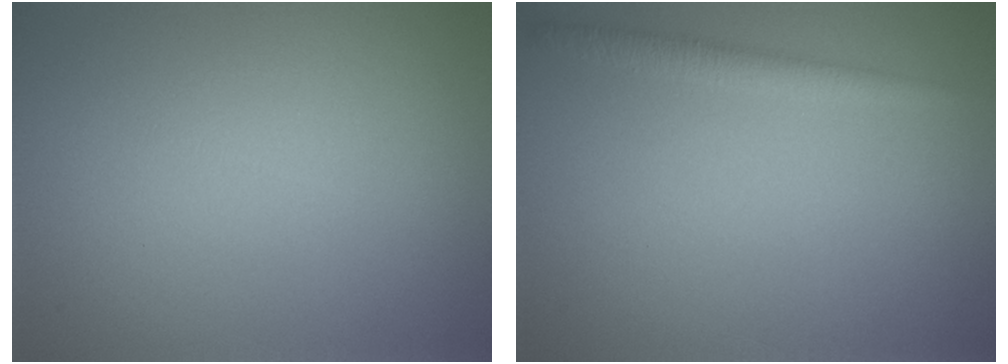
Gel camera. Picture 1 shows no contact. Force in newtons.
{"total": 1.9, "press": 1.9, "slide": 0.0}